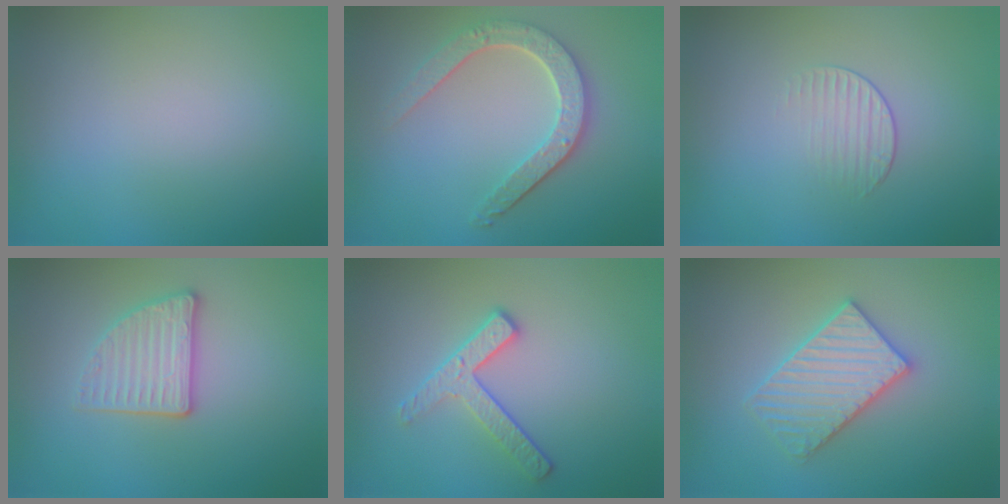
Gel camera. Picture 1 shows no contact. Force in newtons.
{"total": 4.5, "press": 3.6, "slide": 2.7}
{"total": 1.2, "press": 0.4, "slide": 1.2}
{"total": 3.1, "press": 2.9, "slide": 1.3}
{"total": 2.8, "press": 2.5, "slide": 1.3}
{"total": 3.7, "press": 3.7, "slide": 0.6}